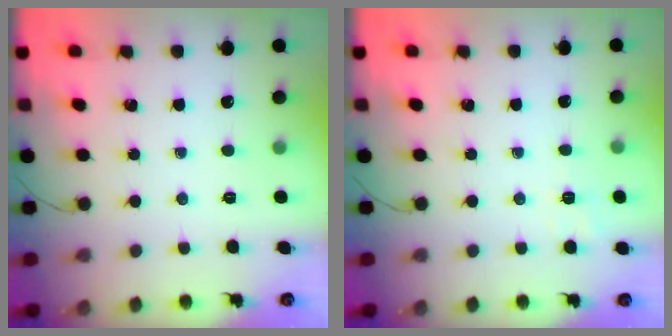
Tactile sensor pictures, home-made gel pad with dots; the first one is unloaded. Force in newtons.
{"total": 2.8, "press": 2.2, "slide": 1.8}